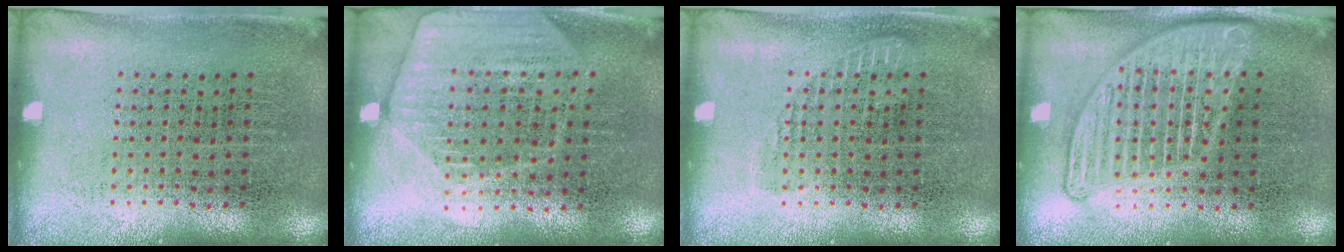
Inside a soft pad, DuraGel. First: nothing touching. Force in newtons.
{"total": 1.7, "press": 1.5, "slide": 0.7}
{"total": 0.8, "press": 0.8, "slide": 0.2}
{"total": 3.0, "press": 3.0, "slide": 0.3}